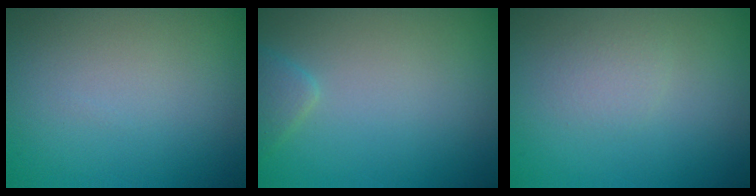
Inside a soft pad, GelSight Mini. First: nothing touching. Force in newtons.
{"total": 1.4, "press": 1.4, "slide": 0.1}
{"total": 1.3, "press": 1.3, "slide": 0.2}